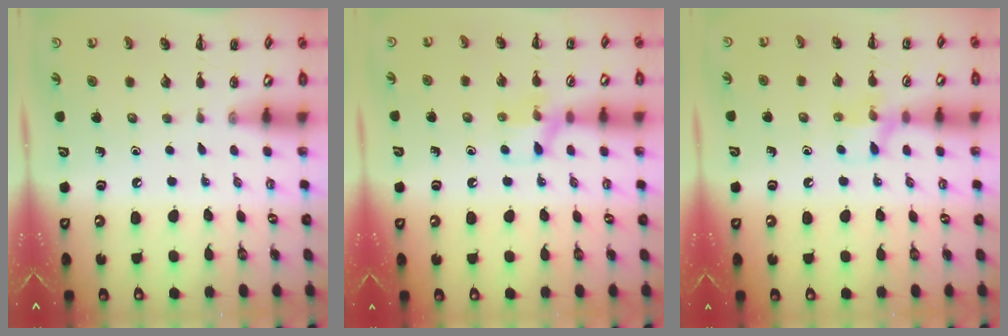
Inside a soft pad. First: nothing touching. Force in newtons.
{"total": 7.9, "press": 7.9, "slide": 0.7}
{"total": 7.4, "press": 7.4, "slide": 0.8}